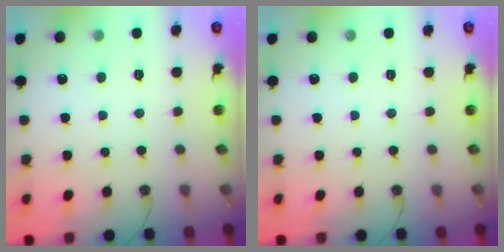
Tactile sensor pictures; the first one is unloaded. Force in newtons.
{"total": 0.0}